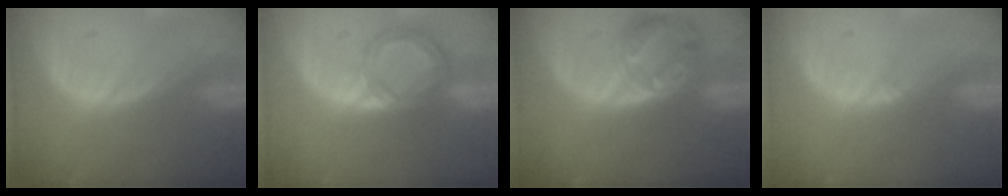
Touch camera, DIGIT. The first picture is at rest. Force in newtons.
{"total": 6.1, "press": 5.4, "slide": 2.9}
{"total": 8.2, "press": 7.1, "slide": 4.1}
{"total": 0.9, "press": 0.6, "slide": 0.7}